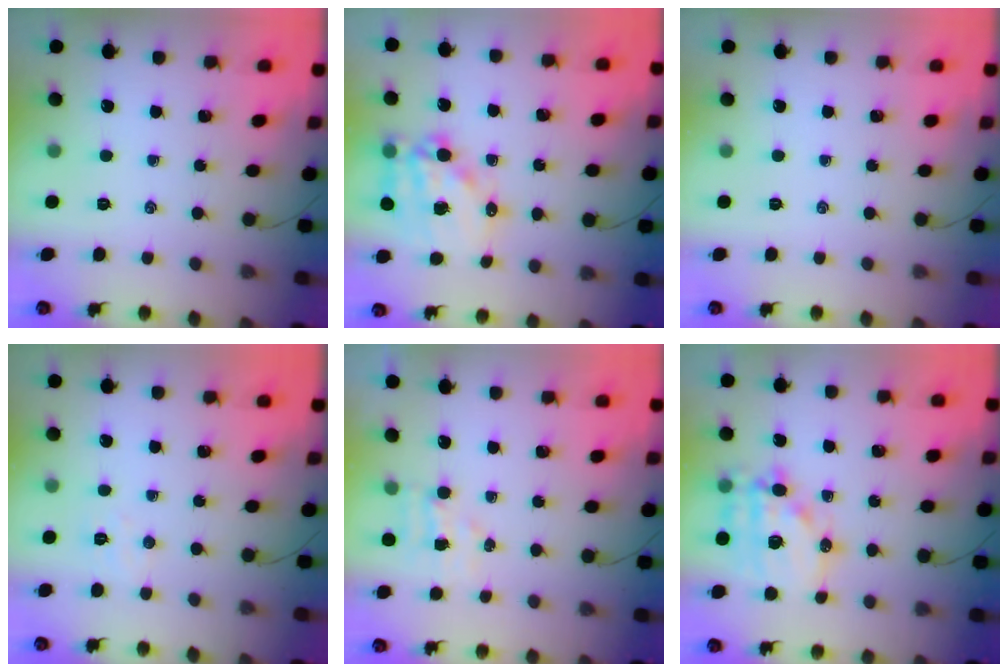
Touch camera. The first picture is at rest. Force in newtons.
{"total": 15.1, "press": 14.6, "slide": 3.7}
{"total": 0.0}
{"total": 4.0, "press": 3.9, "slide": 0.8}
{"total": 3.9, "press": 3.7, "slide": 1.0}
{"total": 15.8, "press": 15.4, "slide": 3.4}